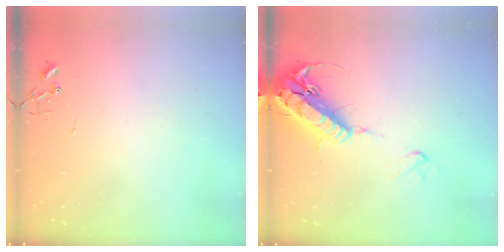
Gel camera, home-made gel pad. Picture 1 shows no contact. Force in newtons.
{"total": 19.9, "press": 19.5, "slide": 3.8}